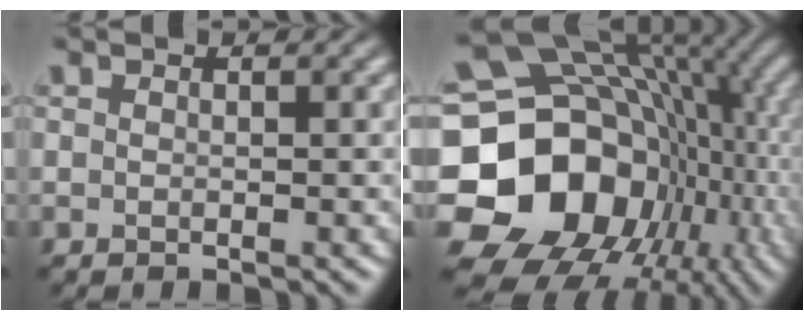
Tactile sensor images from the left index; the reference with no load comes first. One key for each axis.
{"total": 18.8, "fx": -2.2, "fy": 15.8, "fz": 10.0, "tx": -0.196, "ty": -0.011, "tz": -0.020}